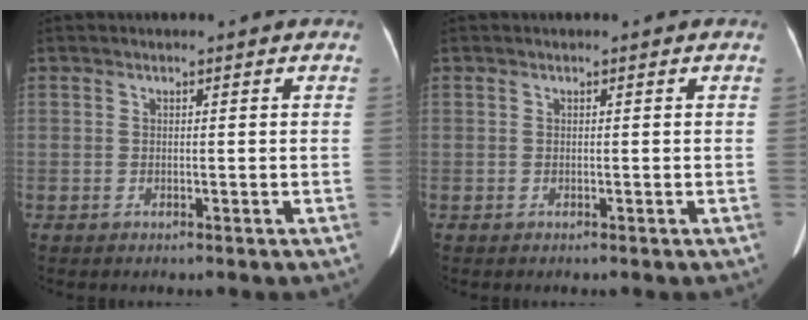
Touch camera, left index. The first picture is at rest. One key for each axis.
{"total": 0.0}